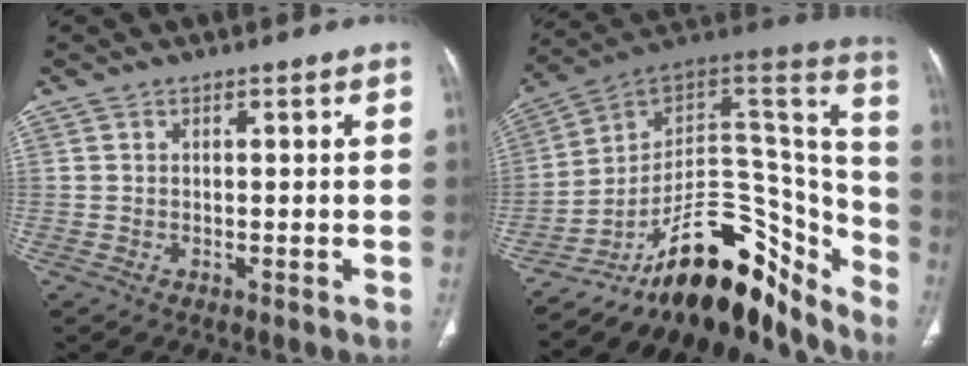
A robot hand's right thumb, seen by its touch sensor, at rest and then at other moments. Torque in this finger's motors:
{"motor_torque": [3.26, -0.03, 0.68, -2.09, 0.43]}